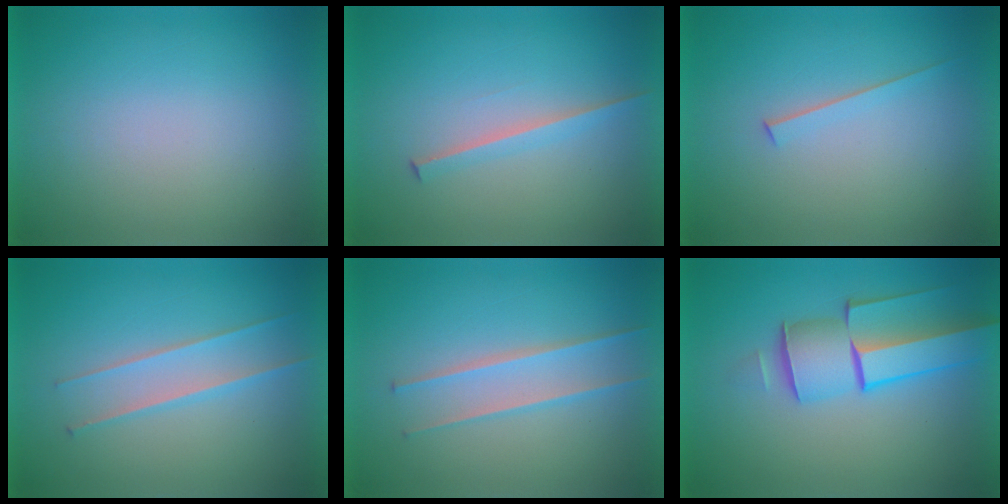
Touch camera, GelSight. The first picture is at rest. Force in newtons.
{"total": 1.8}
{"total": 1.5}
{"total": 2.3}
{"total": 2.4}
{"total": 6.2}